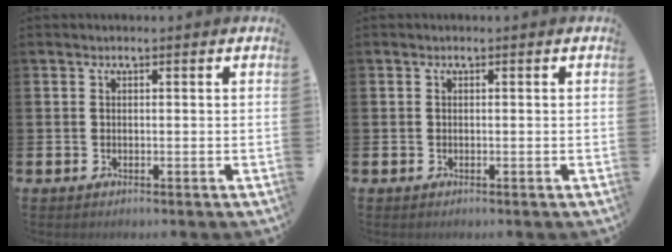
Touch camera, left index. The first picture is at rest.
{"total": 0.0}